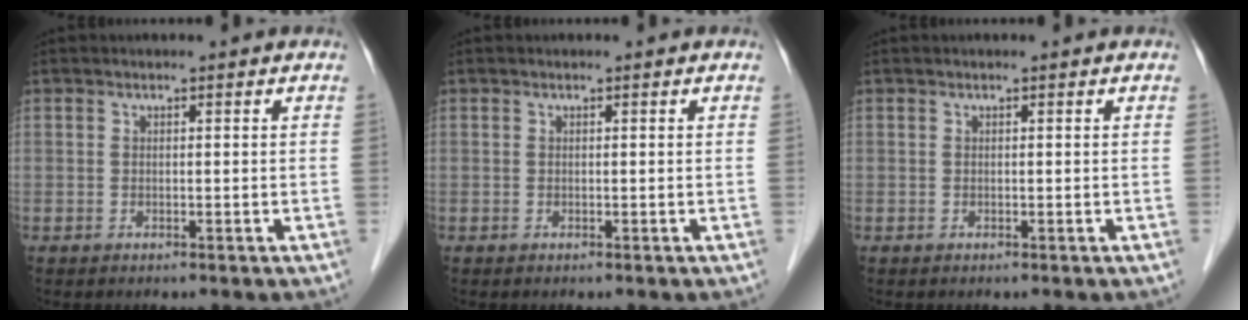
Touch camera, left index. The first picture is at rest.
{"total": 0.0}
{"total": 0.0}